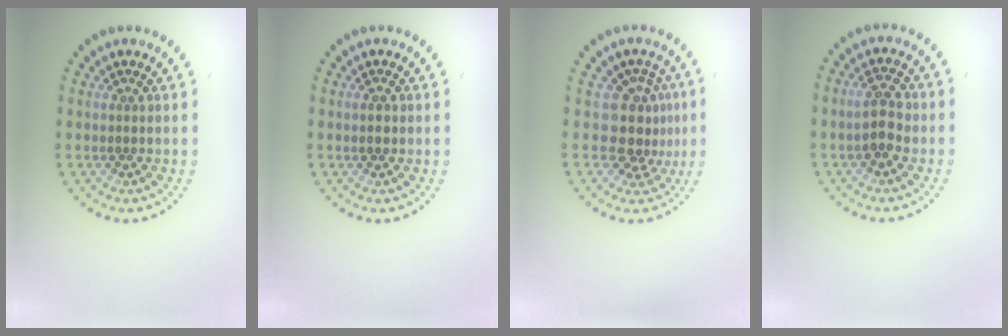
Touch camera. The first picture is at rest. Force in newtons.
{"total": 1.4, "press": 1.4, "slide": 0.2}
{"total": 3.4, "press": 2.4, "slide": 2.3}
{"total": 2.8, "press": 2.8, "slide": 0.3}